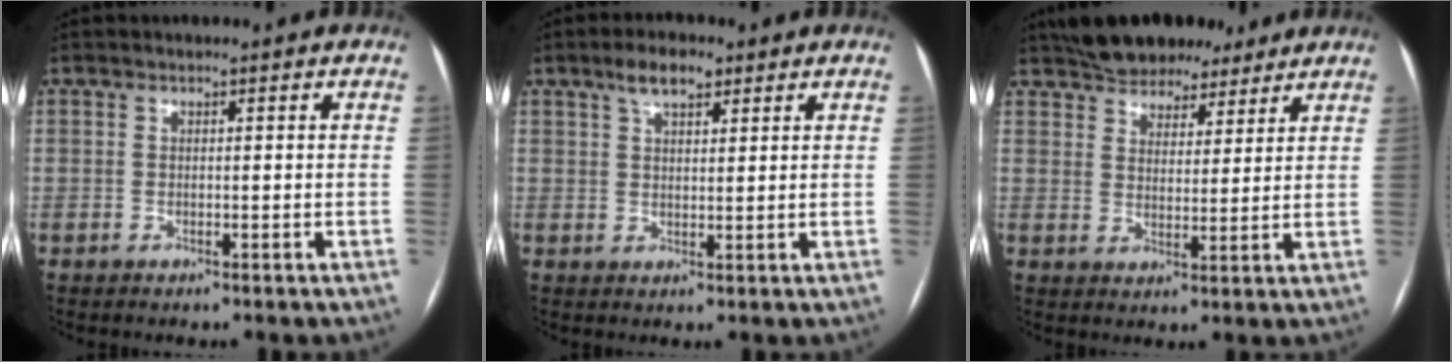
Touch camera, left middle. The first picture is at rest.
{"total": 5.1, "force": [3.3, 2.3, 3.2], "torque": [-0.062, 0.013, 0.058]}
{"total": 11.7, "force": [9.6, 5.5, 4.0], "torque": [-0.064, 0.029, 0.149]}